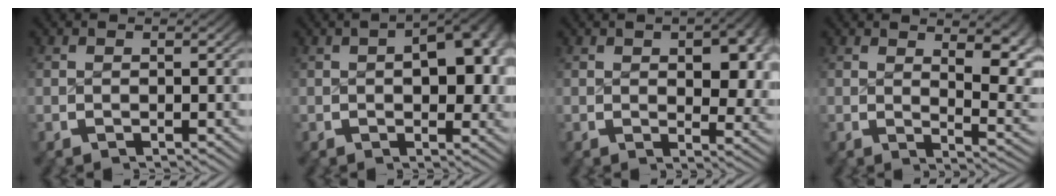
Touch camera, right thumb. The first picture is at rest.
{"total": 7.2, "force": [0.6, 4.0, 6.0], "torque": [-0.069, -0.009, 0.010]}
{"total": 4.6, "force": [0.9, 2.3, 3.9], "torque": [-0.045, -0.015, 0.019]}
{"total": 5.0, "force": [1.4, 2.2, 4.2], "torque": [-0.047, -0.020, 0.029]}